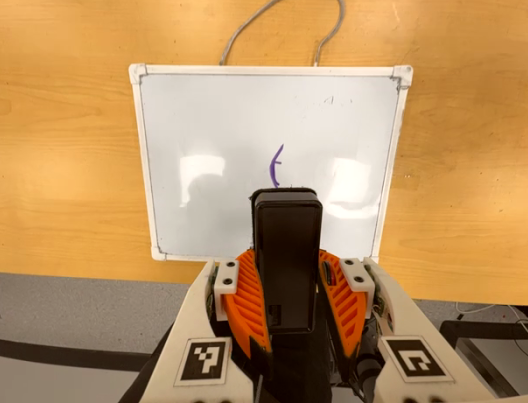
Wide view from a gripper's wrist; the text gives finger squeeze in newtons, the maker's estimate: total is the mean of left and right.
{"total": 9.9, "left": 8.2, "right": 11.5}